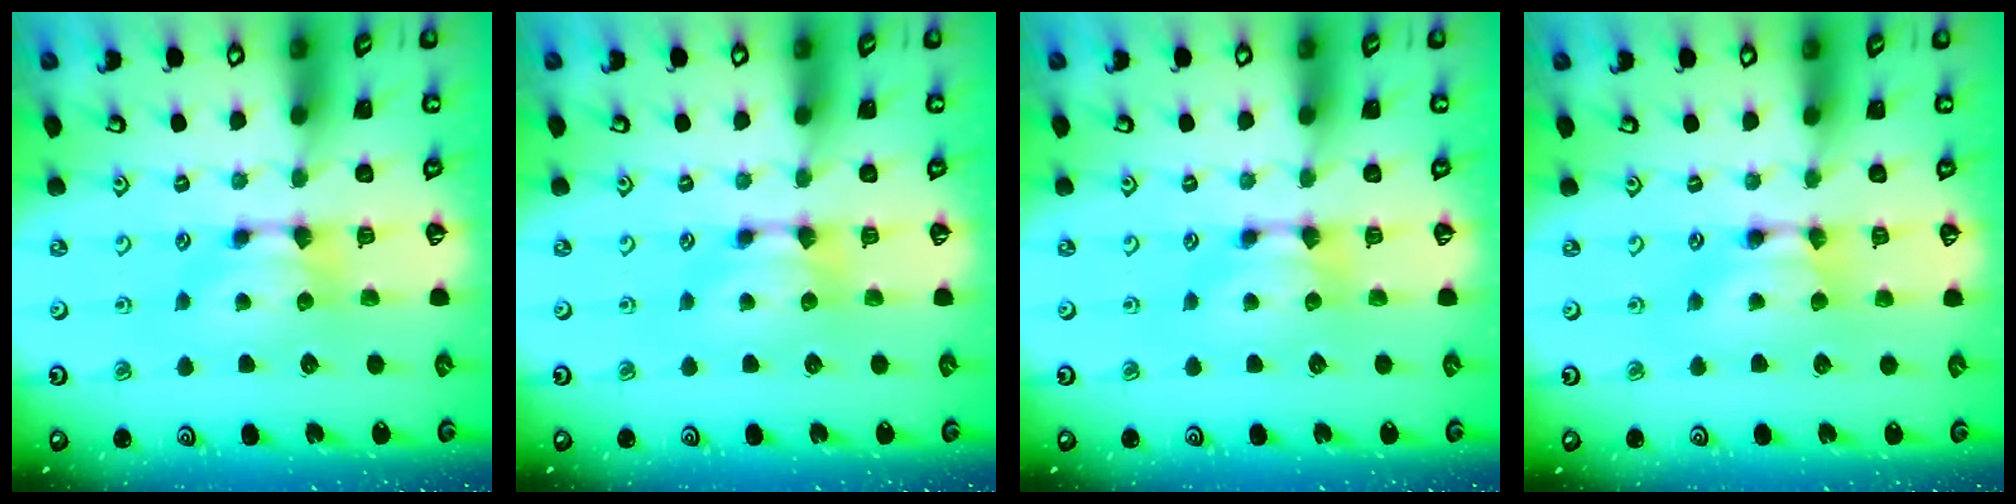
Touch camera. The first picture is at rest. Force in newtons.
{"total": 0.0}
{"total": 0.0}
{"total": 1.7, "press": 1.7, "slide": 0.1}